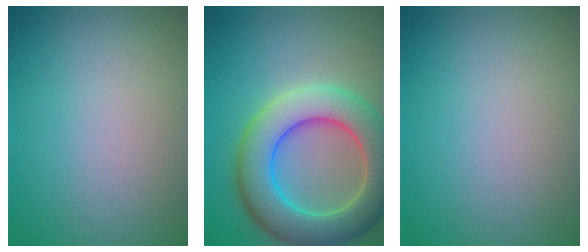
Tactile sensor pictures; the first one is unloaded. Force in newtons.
{"total": 8.9, "press": 8.8, "slide": 0.4}
{"total": 0.0}